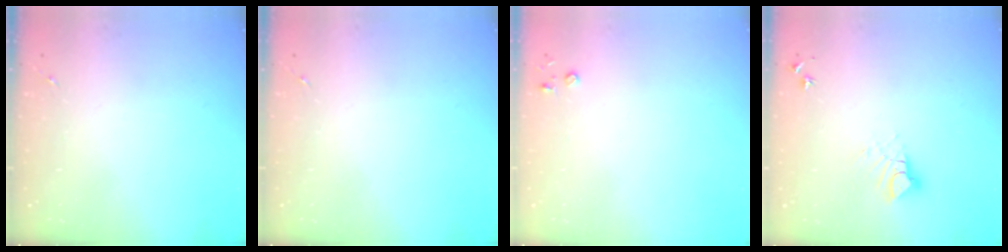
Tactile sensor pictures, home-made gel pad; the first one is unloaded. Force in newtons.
{"total": 0.0}
{"total": 2.8, "press": 2.8, "slide": 0.3}
{"total": 6.6, "press": 6.6, "slide": 0.4}